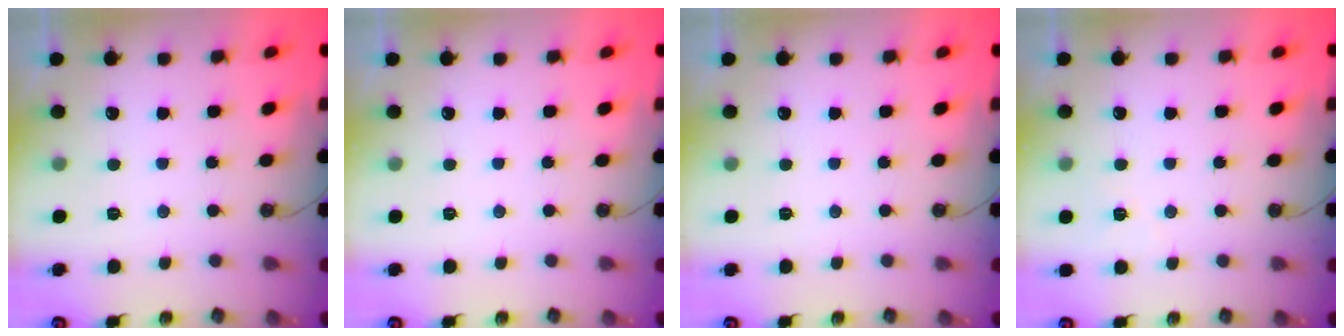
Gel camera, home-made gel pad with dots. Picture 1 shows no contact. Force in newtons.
{"total": 0.0}
{"total": 0.0}
{"total": 3.8, "press": 3.4, "slide": 1.7}